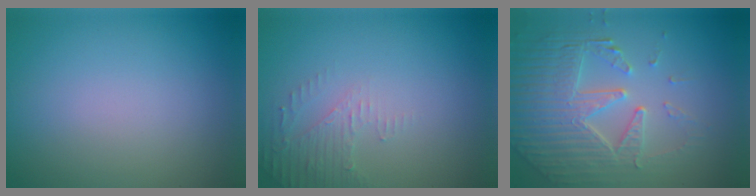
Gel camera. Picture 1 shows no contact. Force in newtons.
{"total": 2.2, "press": 2.1, "slide": 0.5}
{"total": 7.4, "press": 5.4, "slide": 5.0}